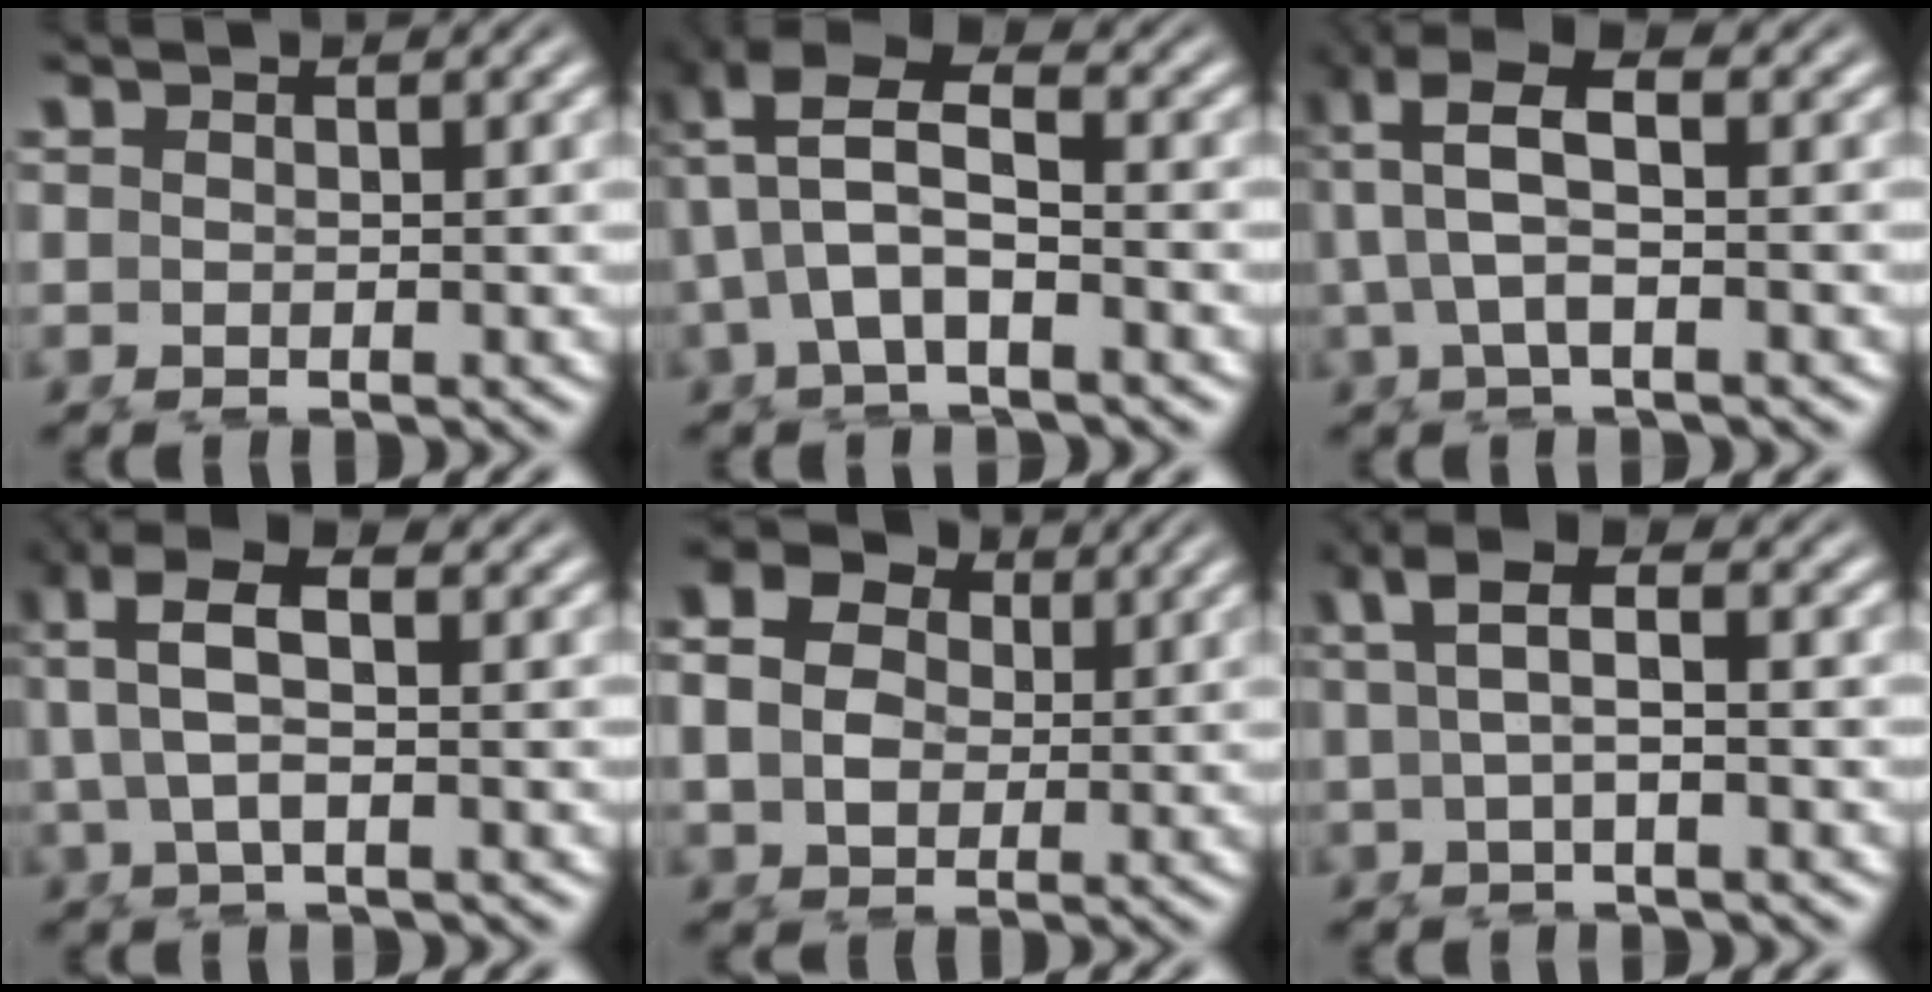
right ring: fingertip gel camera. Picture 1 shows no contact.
{"total": 8.2, "force": [2.1, 5.2, 5.9], "torque": [-0.117, 0.003, 0.029]}
{"total": 8.8, "force": [2.6, 5.4, 6.5], "torque": [-0.132, 0.018, 0.025]}
{"total": 8.0, "force": [2.7, 4.6, 6.0], "torque": [-0.120, 0.020, 0.029]}
{"total": 9.3, "force": [2.3, 7.6, 4.9], "torque": [-0.091, 0.004, 0.027]}
{"total": 4.7, "force": [1.6, 2.0, 4.0], "torque": [-0.067, 0.014, 0.016]}